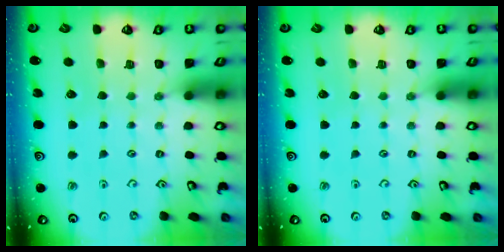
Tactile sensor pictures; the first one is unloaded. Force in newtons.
{"total": 0.0}